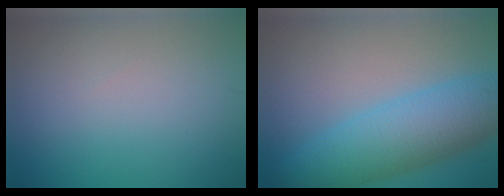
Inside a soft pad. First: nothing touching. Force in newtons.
{"total": 7.7, "press": 7.7, "slide": 0.2}